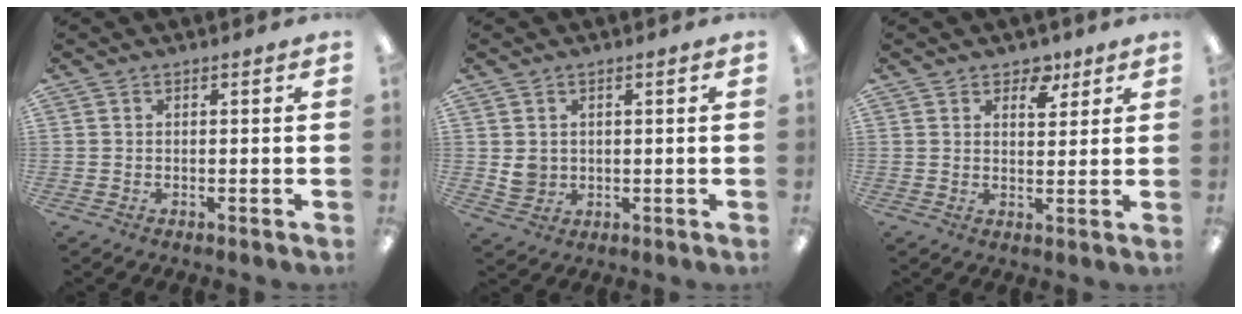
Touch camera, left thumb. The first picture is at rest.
{"total": 3.7, "force": [1.0, 3.4, 1.1], "torque": [-0.009, -0.001, 0.019]}
{"total": 5.6, "force": [3.9, 3.2, 2.4], "torque": [-0.017, -0.017, 0.064]}